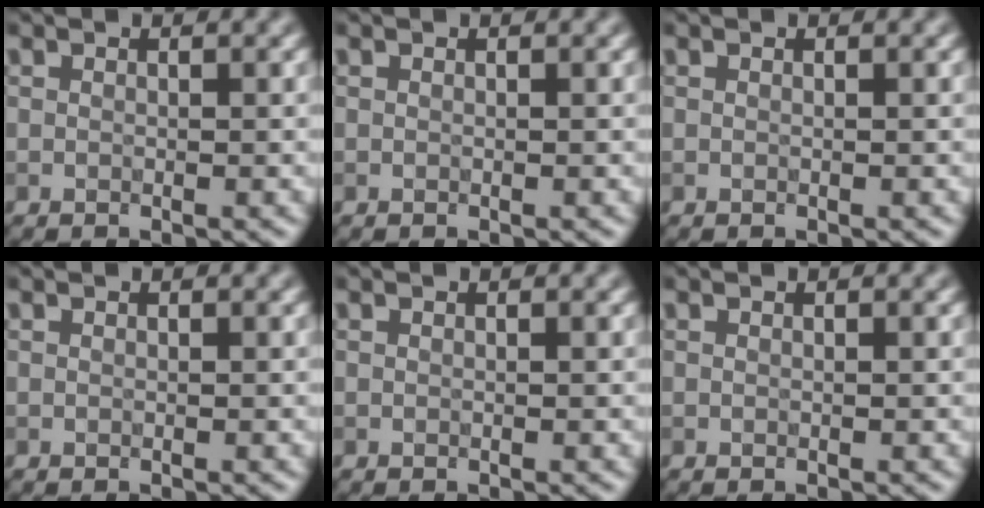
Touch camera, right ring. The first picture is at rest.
{"total": 0.0}
{"total": 0.0}
{"total": 0.0}
{"total": 0.0}
{"total": 0.0}